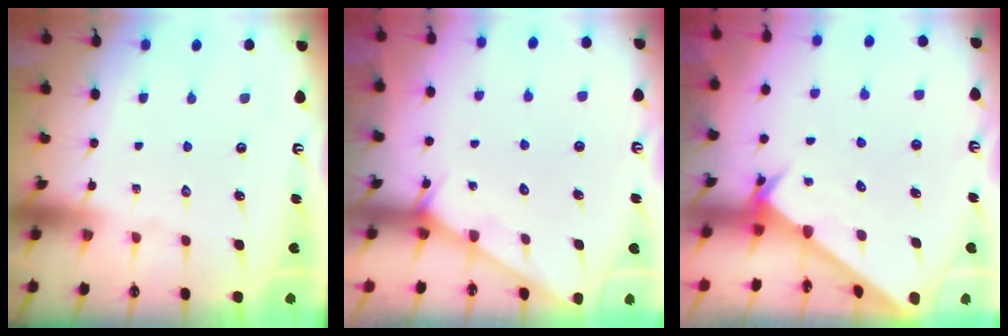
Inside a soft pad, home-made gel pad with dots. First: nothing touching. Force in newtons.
{"total": 3.7, "press": 3.7, "slide": 0.3}
{"total": 2.9, "press": 2.9, "slide": 0.1}